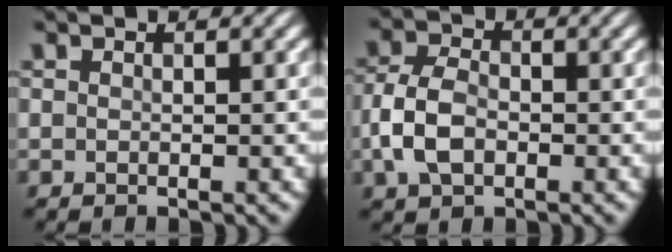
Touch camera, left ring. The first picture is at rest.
{"total": 4.3, "force": [-1.2, 2.9, 3.1], "torque": [-0.068, 0.003, -0.029]}